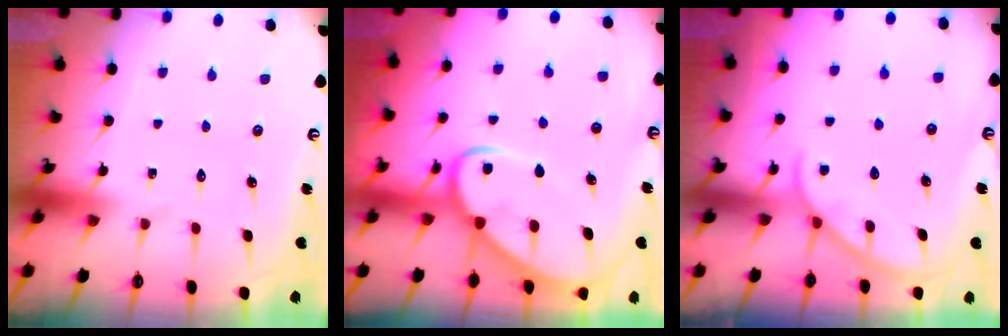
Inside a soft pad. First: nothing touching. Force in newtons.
{"total": 8.6, "press": 8.6, "slide": 0.7}
{"total": 1.2, "press": 1.1, "slide": 0.2}